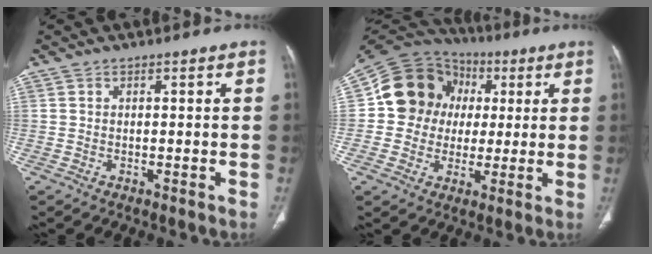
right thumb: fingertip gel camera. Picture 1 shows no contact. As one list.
[{"total": 15.3, "force": [2.1, 13.6, 6.7], "torque": [-0.087, 0.023, 0.031]}]